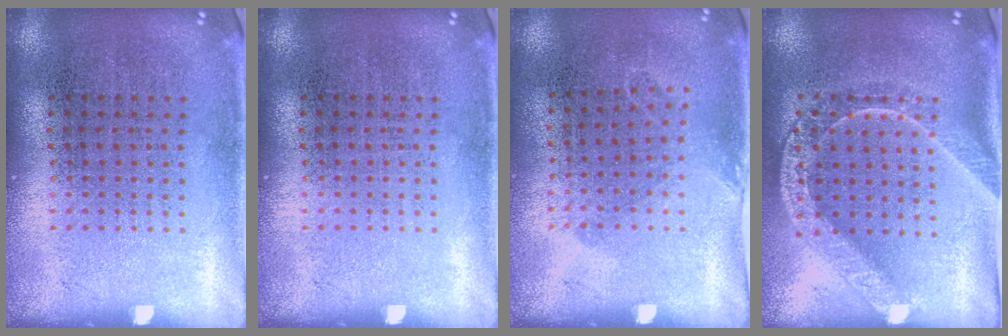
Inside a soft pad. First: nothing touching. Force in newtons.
{"total": 0.0}
{"total": 0.9, "press": 0.7, "slide": 0.6}
{"total": 2.1, "press": 1.7, "slide": 1.1}